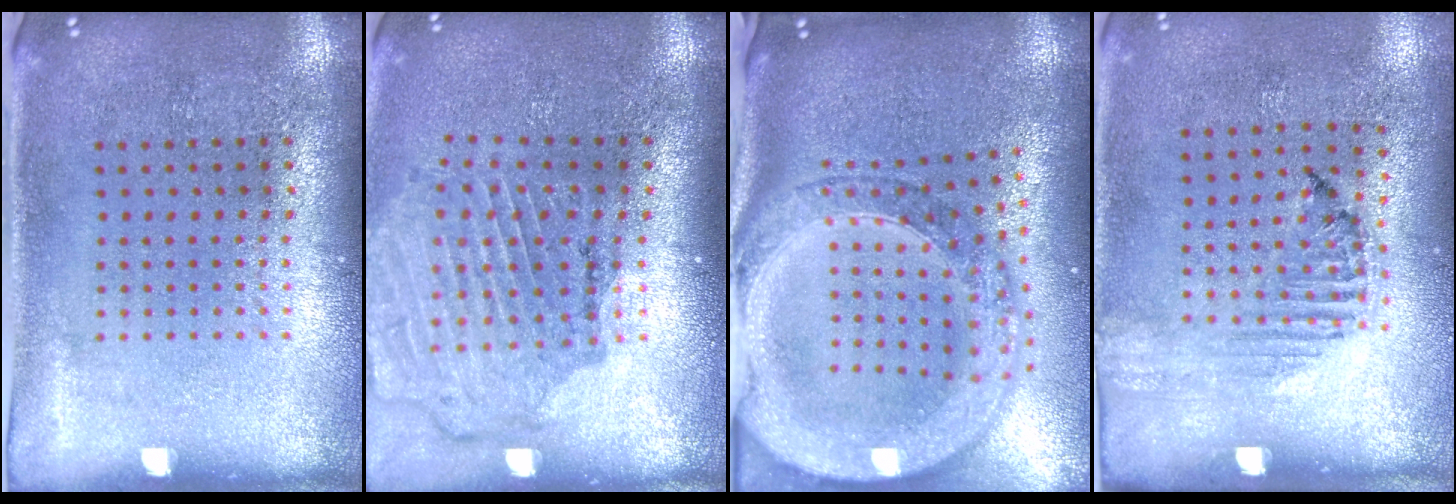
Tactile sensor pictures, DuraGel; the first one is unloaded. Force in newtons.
{"total": 1.7, "press": 1.7, "slide": 0.1}
{"total": 3.5, "press": 2.8, "slide": 2.1}
{"total": 1.2, "press": 1.2, "slide": 0.4}